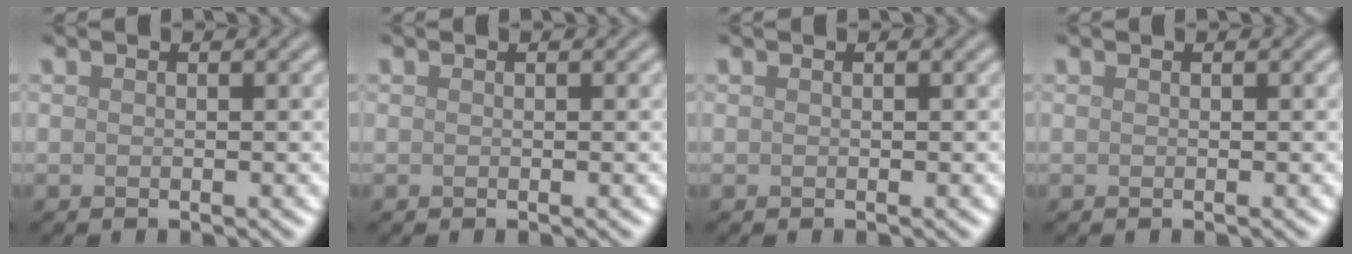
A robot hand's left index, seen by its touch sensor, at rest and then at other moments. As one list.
[{"total": 0.0}, {"total": 0.0}, {"total": 0.0}]